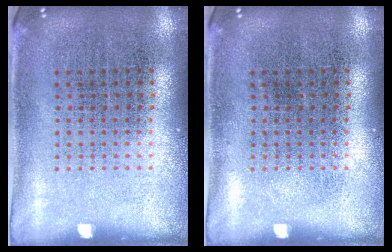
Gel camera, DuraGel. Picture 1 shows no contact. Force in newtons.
{"total": 0.0}